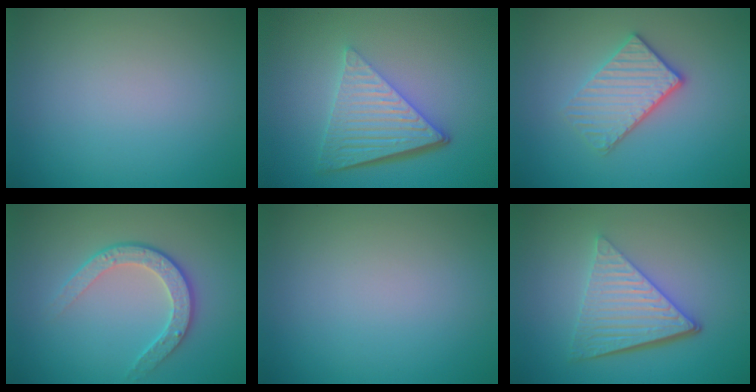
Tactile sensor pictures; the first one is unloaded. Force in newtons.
{"total": 6.6, "press": 4.4, "slide": 4.9}
{"total": 3.5, "press": 3.1, "slide": 1.7}
{"total": 3.5, "press": 2.9, "slide": 2.0}
{"total": 0.0}
{"total": 6.0, "press": 4.2, "slide": 4.3}